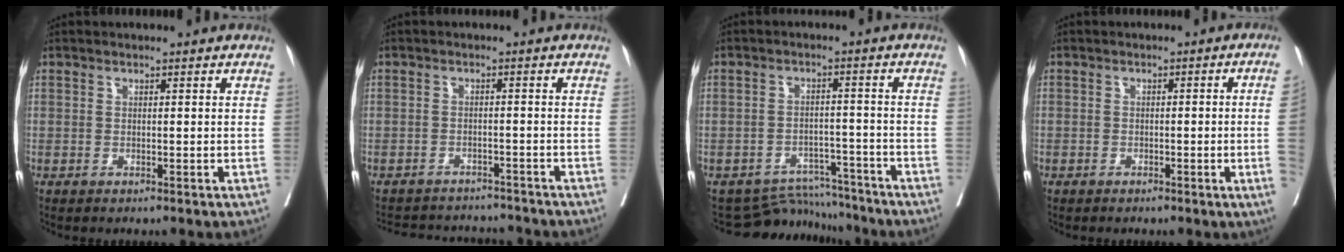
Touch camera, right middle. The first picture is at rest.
{"total": 10.0, "force": [-9.4, 3.1, 1.4], "torque": [-0.021, 0.015, -0.119]}
{"total": 7.6, "force": [-7.3, 1.8, -1.2], "torque": [0.020, 0.019, -0.109]}
{"total": 4.2, "force": [-1.0, -0.8, 4.0], "torque": [-0.045, 0.001, -0.014]}